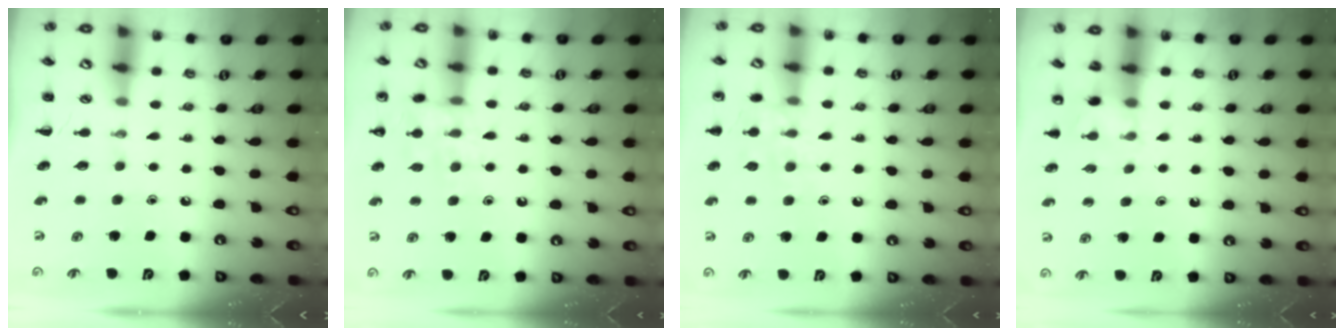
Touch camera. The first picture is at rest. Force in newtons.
{"total": 12.6, "press": 12.5, "slide": 1.8}
{"total": 10.7, "press": 10.6, "slide": 0.9}
{"total": 3.9, "press": 3.7, "slide": 1.2}